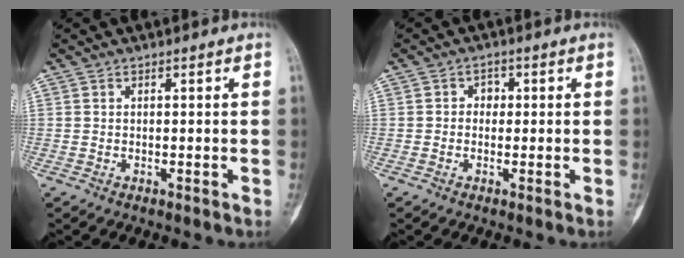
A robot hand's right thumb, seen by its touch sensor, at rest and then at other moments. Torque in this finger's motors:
{"motor_torque": [-0.25, 0.12, 0.23, -0.03, -0.03]}